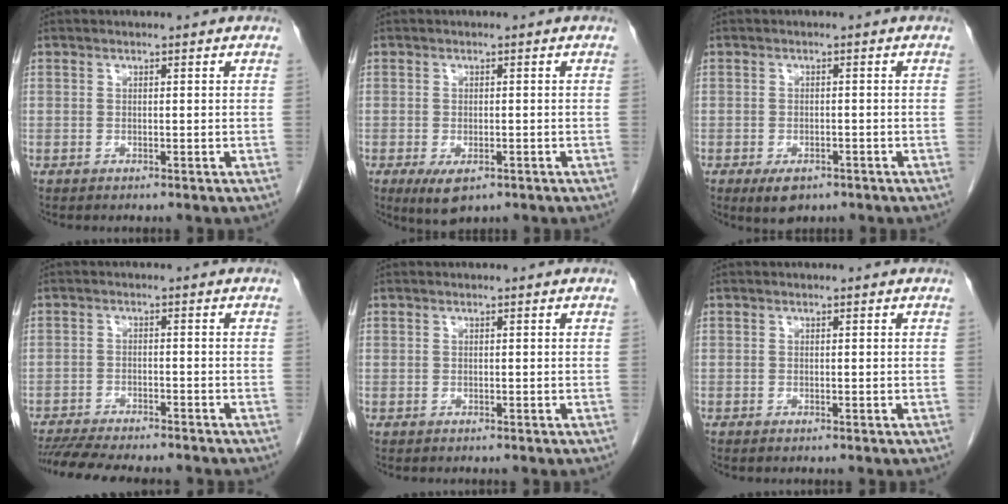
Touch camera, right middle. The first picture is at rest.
{"total": 4.3, "force": [-2.2, 1.9, 3.2], "torque": [-0.056, -0.008, -0.027]}
{"total": 3.9, "force": [-2.4, 2.0, 2.3], "torque": [-0.040, -0.005, -0.030]}
{"total": 12.5, "force": [-11.2, 1.8, 5.4], "torque": [-0.083, -0.013, -0.159]}
{"total": 0.0}
{"total": 0.0}